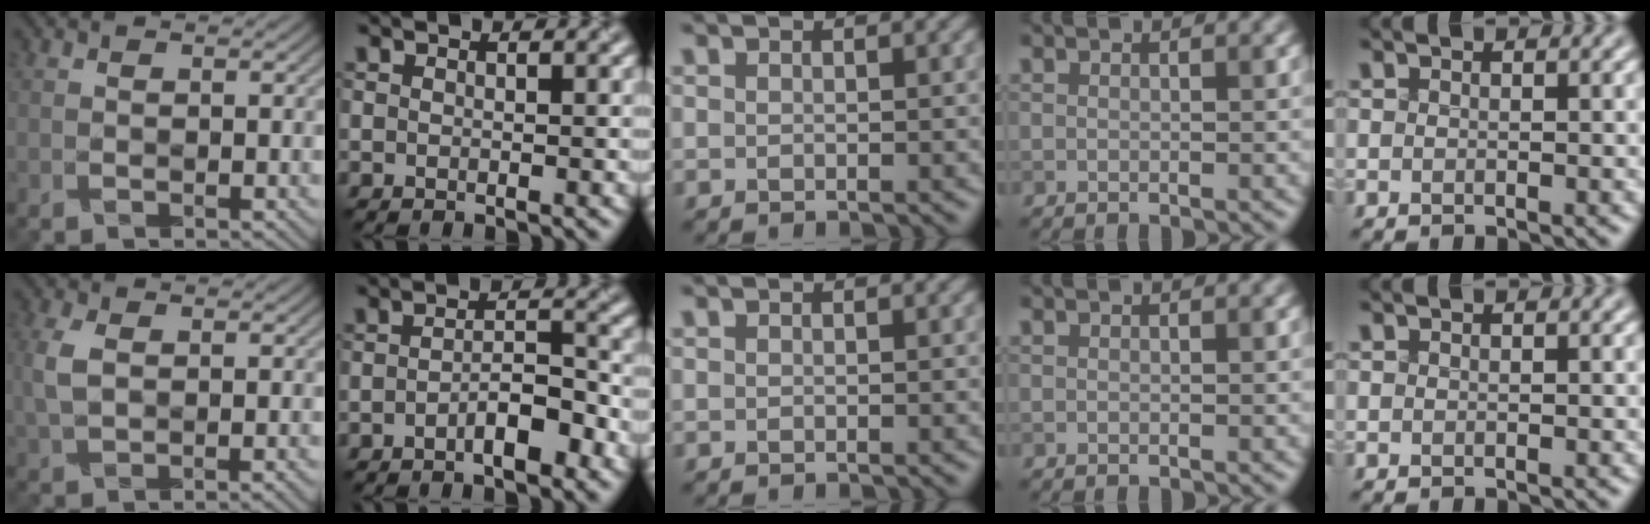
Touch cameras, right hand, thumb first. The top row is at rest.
{"thumb": {"total": 5.1, "force": [-0.3, 3.0, 4.0], "torque": [-0.104, -0.001, -0.009]}, "index": {"total": 3.3, "force": [-1.6, 0.9, 2.7], "torque": [-0.046, 0.012, -0.028]}}